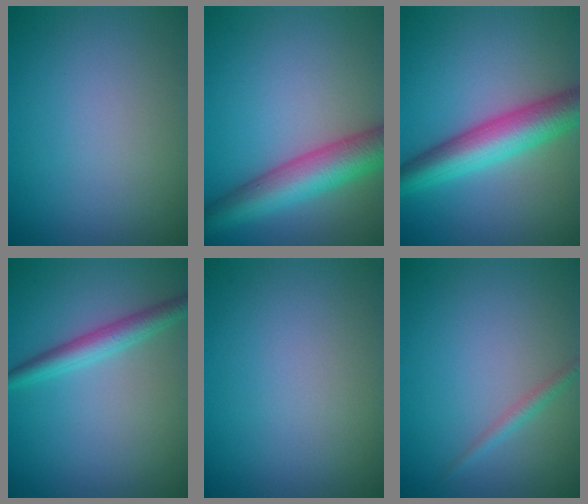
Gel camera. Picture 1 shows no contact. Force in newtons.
{"total": 6.7, "press": 6.7, "slide": 0.2}
{"total": 6.9, "press": 6.9, "slide": 0.0}
{"total": 2.9, "press": 2.9, "slide": 0.1}
{"total": 0.0}
{"total": 1.1, "press": 1.1, "slide": 0.1}